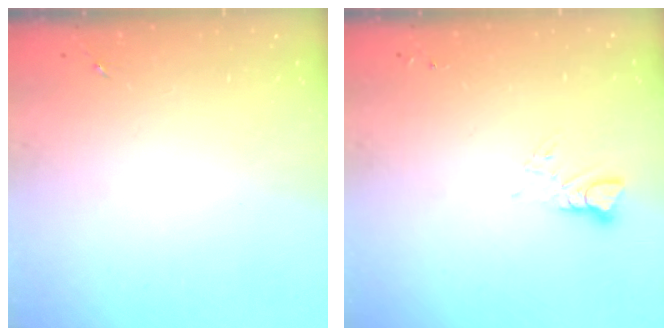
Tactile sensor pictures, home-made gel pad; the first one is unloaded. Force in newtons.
{"total": 2.9, "press": 2.9, "slide": 0.2}